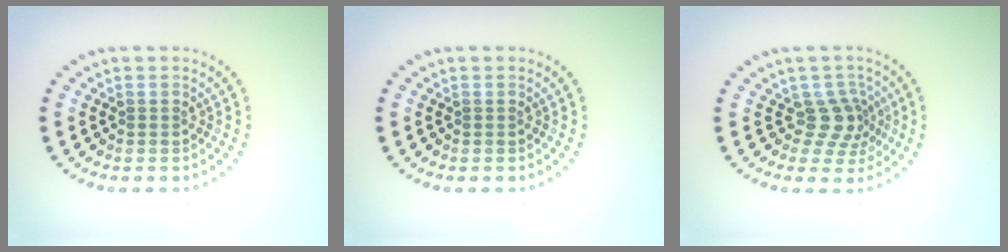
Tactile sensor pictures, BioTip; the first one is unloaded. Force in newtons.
{"total": 0.0}
{"total": 2.8, "press": 2.0, "slide": 1.9}